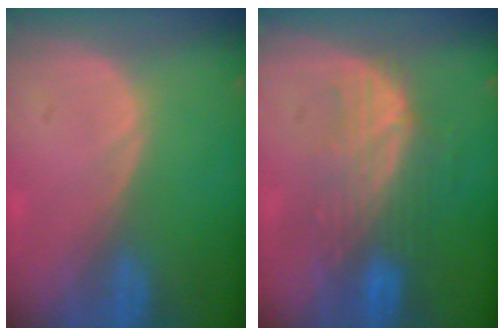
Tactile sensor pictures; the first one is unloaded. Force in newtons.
{"total": 7.3, "press": 7.3, "slide": 0.6}